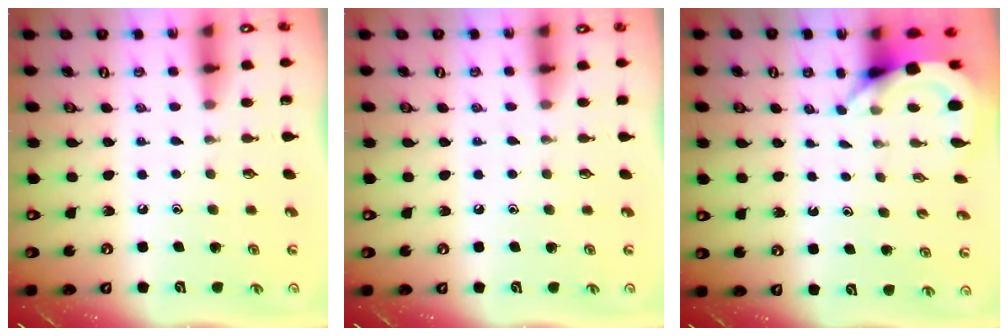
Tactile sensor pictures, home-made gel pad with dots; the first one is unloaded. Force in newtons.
{"total": 3.3, "press": 3.3, "slide": 0.5}
{"total": 3.9, "press": 3.9, "slide": 0.2}